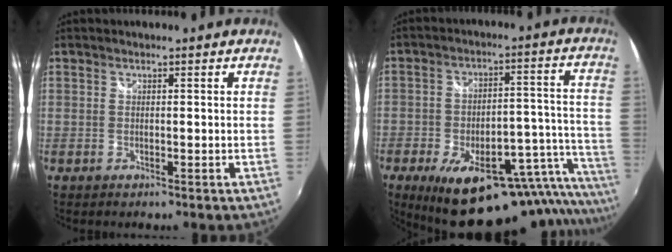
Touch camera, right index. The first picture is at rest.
{"total": 29.1, "force": [-21.2, 9.8, 17.4], "torque": [-0.218, -0.003, -0.277]}